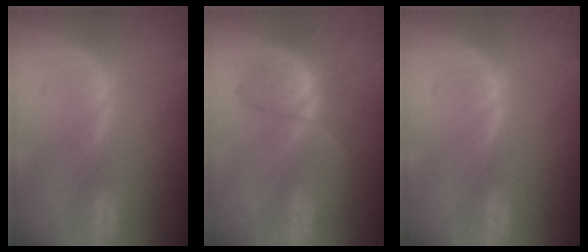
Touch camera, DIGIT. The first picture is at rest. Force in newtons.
{"total": 6.3, "press": 5.8, "slide": 2.3}
{"total": 0.0}